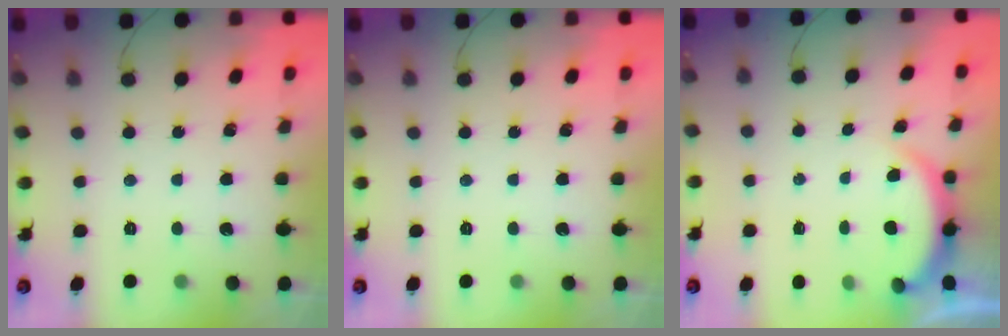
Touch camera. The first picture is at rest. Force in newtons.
{"total": 0.0}
{"total": 2.8, "press": 2.8, "slide": 0.6}